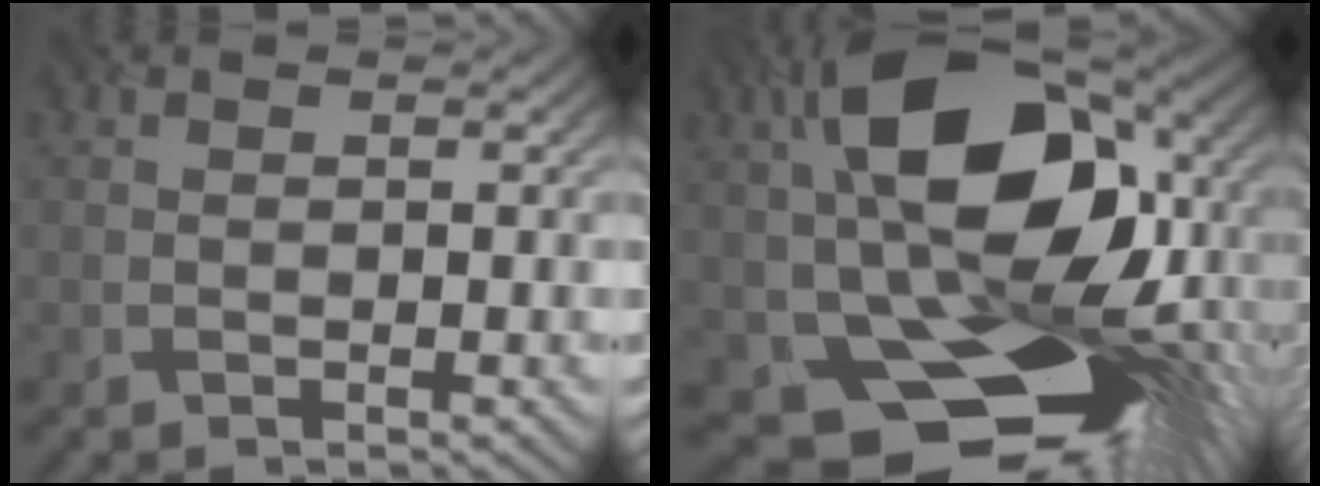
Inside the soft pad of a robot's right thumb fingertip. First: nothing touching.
{"total": 21.7, "force": [-0.4, 14.0, 16.6], "torque": [-0.336, -0.019, 0.007]}